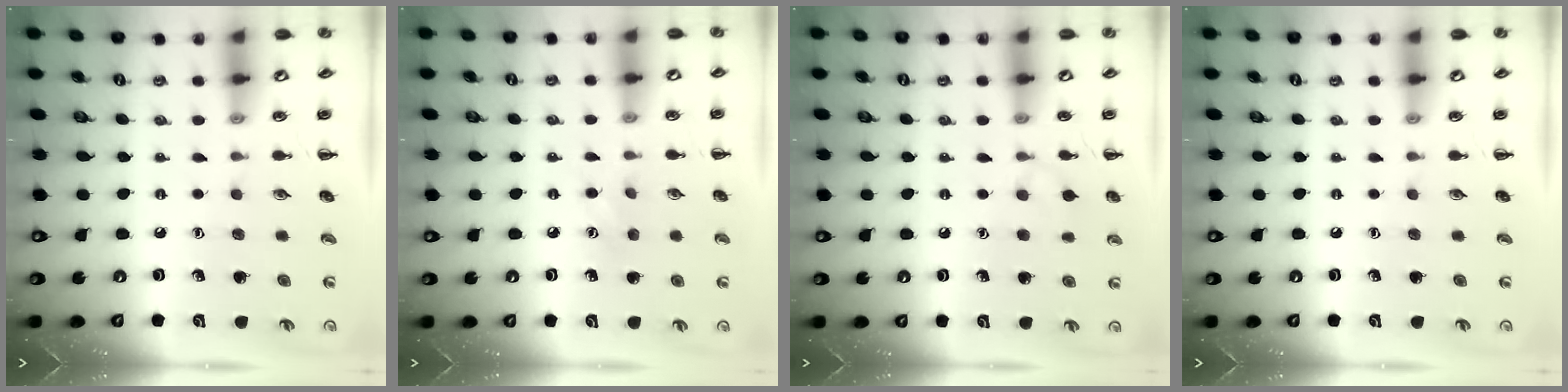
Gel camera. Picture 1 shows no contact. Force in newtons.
{"total": 2.0, "press": 1.9, "slide": 0.6}
{"total": 5.6, "press": 5.4, "slide": 1.7}
{"total": 0.0}